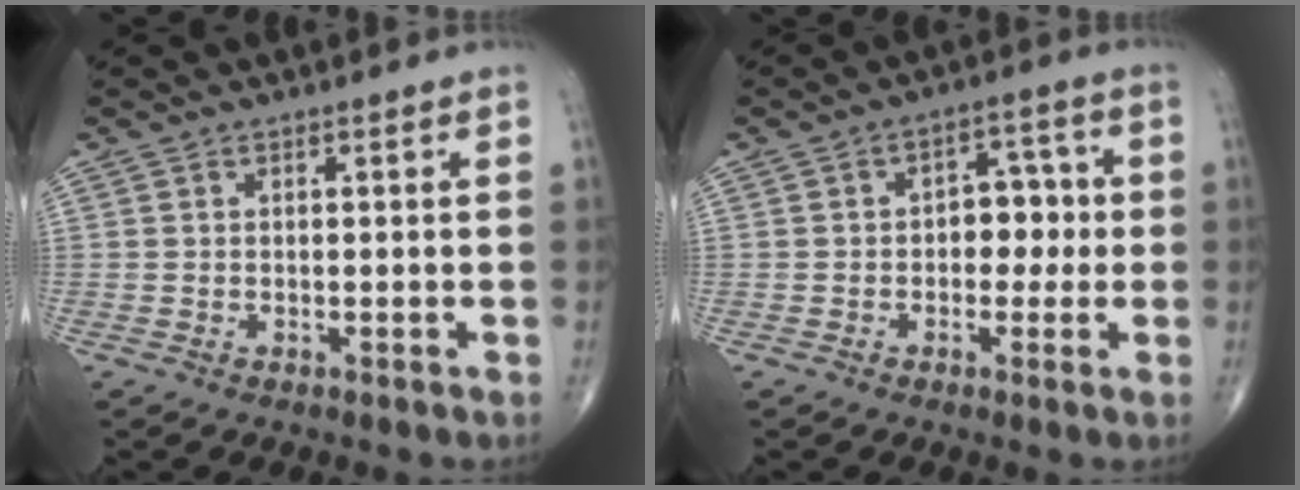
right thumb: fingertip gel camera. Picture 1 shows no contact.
{"total": 6.3, "force": [-0.3, 4.3, 4.6], "torque": [-0.026, 0.019, -0.013]}